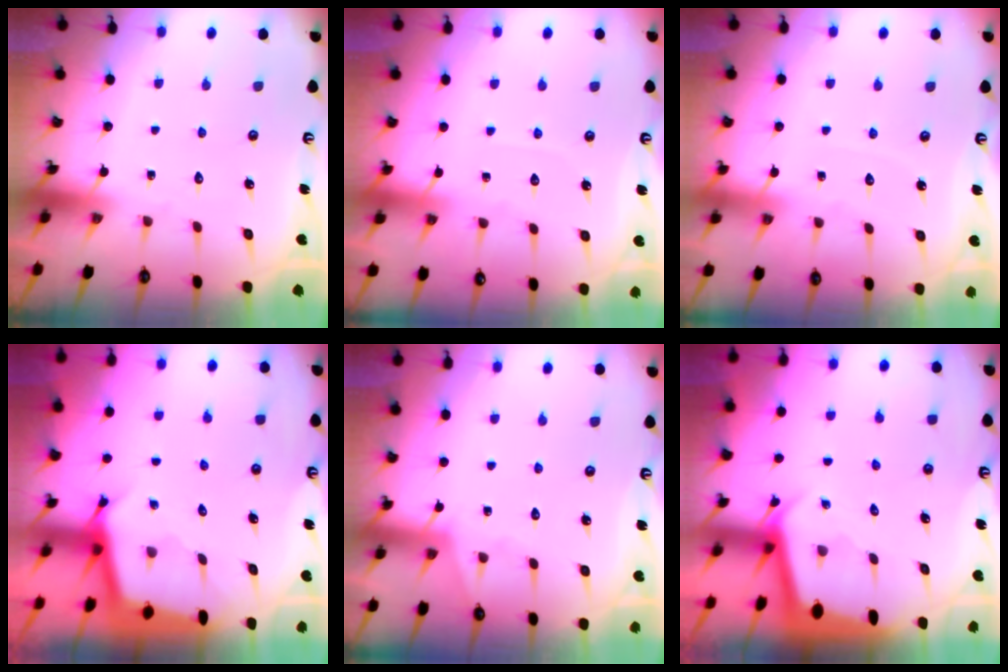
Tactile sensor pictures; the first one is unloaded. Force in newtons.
{"total": 2.2, "press": 2.2, "slide": 0.4}
{"total": 2.6, "press": 2.6, "slide": 0.4}
{"total": 2.7, "press": 2.7, "slide": 0.1}
{"total": 3.7, "press": 3.7, "slide": 0.4}
{"total": 2.2, "press": 2.2, "slide": 0.1}